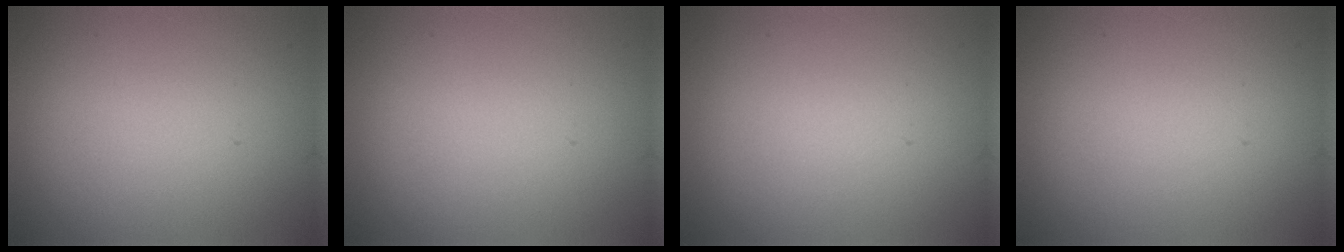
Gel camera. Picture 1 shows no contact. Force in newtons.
{"total": 0.0}
{"total": 0.0}
{"total": 0.0}